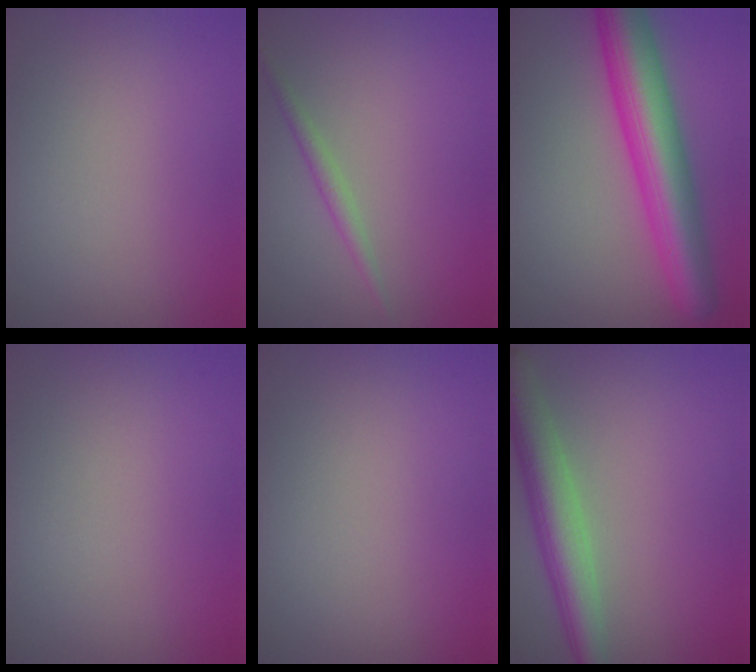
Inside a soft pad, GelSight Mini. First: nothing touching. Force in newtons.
{"total": 1.4, "press": 1.4, "slide": 0.0}
{"total": 8.8, "press": 8.8, "slide": 0.3}
{"total": 0.0}
{"total": 0.0}
{"total": 5.5, "press": 5.5, "slide": 0.4}